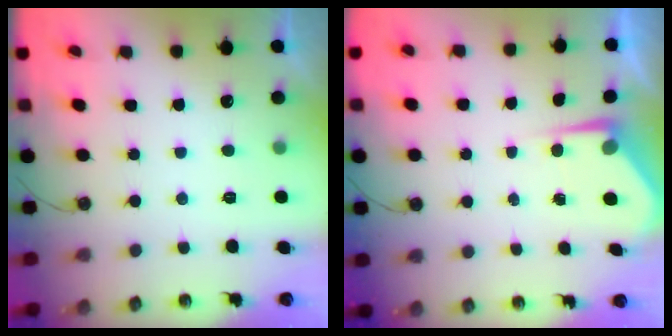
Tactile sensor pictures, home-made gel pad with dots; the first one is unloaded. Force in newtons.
{"total": 4.9, "press": 4.9, "slide": 0.2}